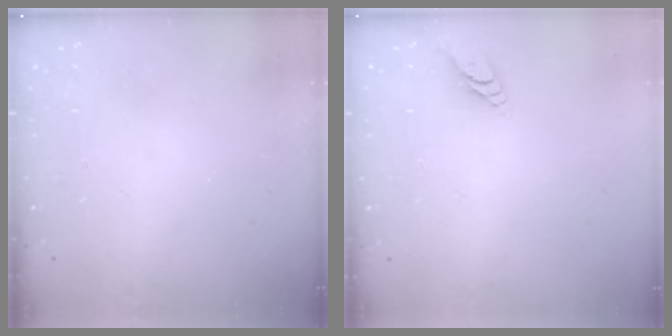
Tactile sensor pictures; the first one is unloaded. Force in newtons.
{"total": 4.3, "press": 4.3, "slide": 0.5}